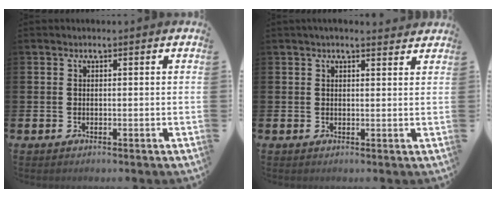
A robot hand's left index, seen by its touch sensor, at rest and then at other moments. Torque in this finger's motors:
{"motor_torque": [0.72, -0.83, 0.27, 0.01]}